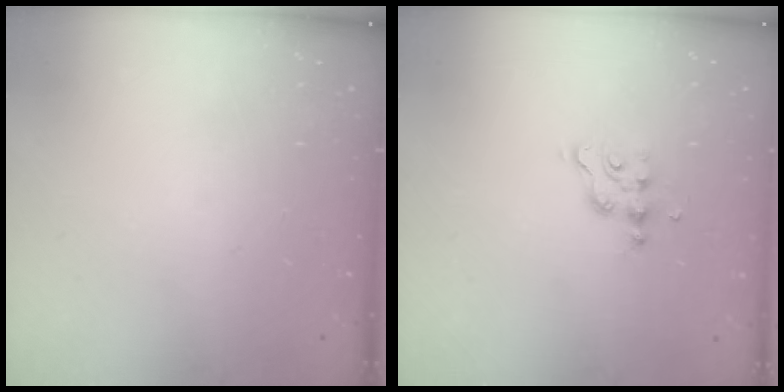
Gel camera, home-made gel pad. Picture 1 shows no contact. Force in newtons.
{"total": 3.4, "press": 3.4, "slide": 0.3}